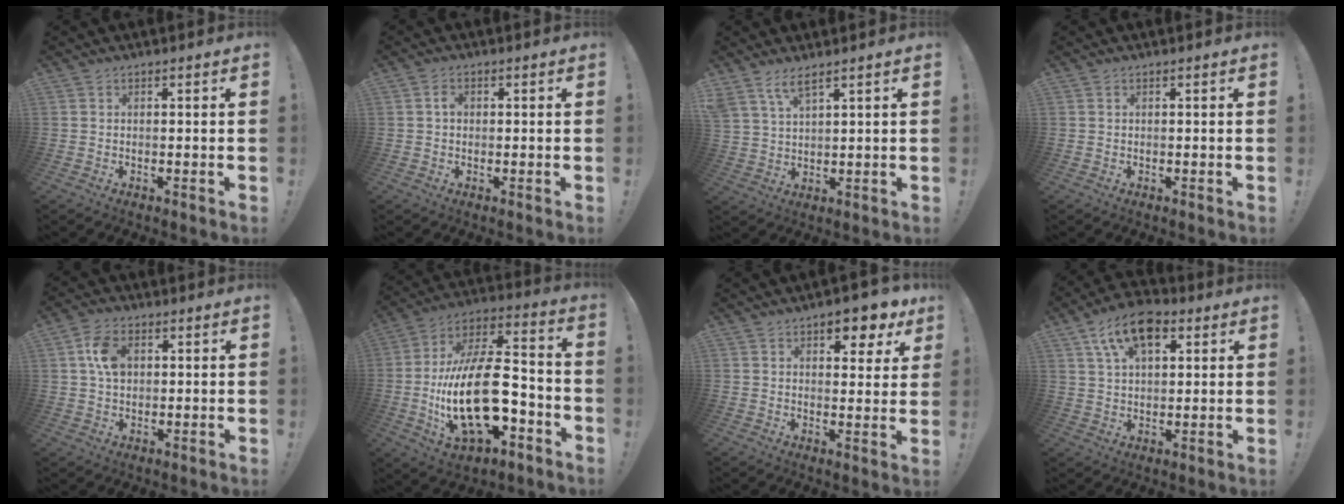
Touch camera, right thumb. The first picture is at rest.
{"total": 1.8, "force": [0.0, 1.4, 1.2], "torque": [-0.020, 0.007, -0.002]}
{"total": 5.6, "force": [4.2, 1.5, 3.4], "torque": [-0.069, -0.015, 0.079]}
{"total": 0.0}
{"total": 8.2, "force": [1.8, 5.7, 5.7], "torque": [-0.097, 0.006, 0.035]}
{"total": 25.1, "force": [-5.8, 12.4, 21.0], "torque": [-0.404, 0.035, -0.088]}
{"total": 7.9, "force": [5.1, 3.7, 4.8], "torque": [-0.046, -0.034, 0.087]}
{"total": 13.3, "force": [6.2, 7.6, 8.9], "torque": [-0.141, -0.011, 0.114]}